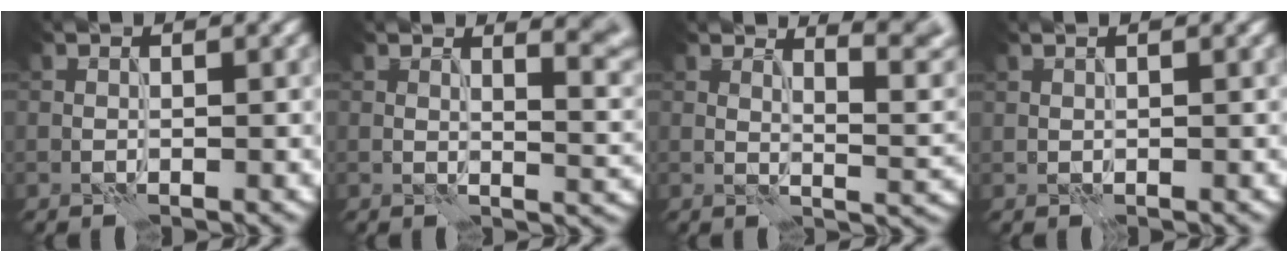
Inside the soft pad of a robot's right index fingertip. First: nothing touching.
{"total": 6.2, "force": [3.6, 2.2, 4.6], "torque": [-0.031, 0.012, 0.050]}
{"total": 6.3, "force": [4.4, 1.7, 4.3], "torque": [-0.041, 0.009, 0.067]}
{"total": 1.2, "force": [0.8, 0.5, 0.7], "torque": [-0.002, -0.002, 0.001]}